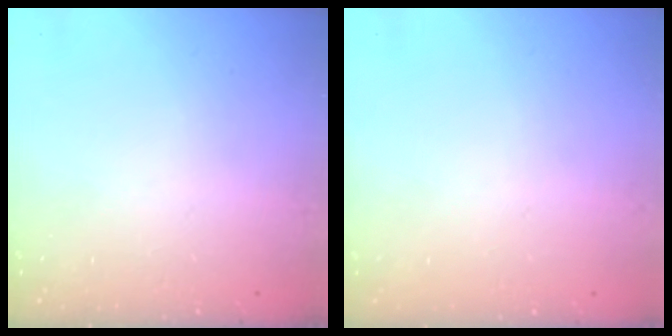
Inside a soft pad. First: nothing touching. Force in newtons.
{"total": 1.4, "press": 1.4, "slide": 0.1}